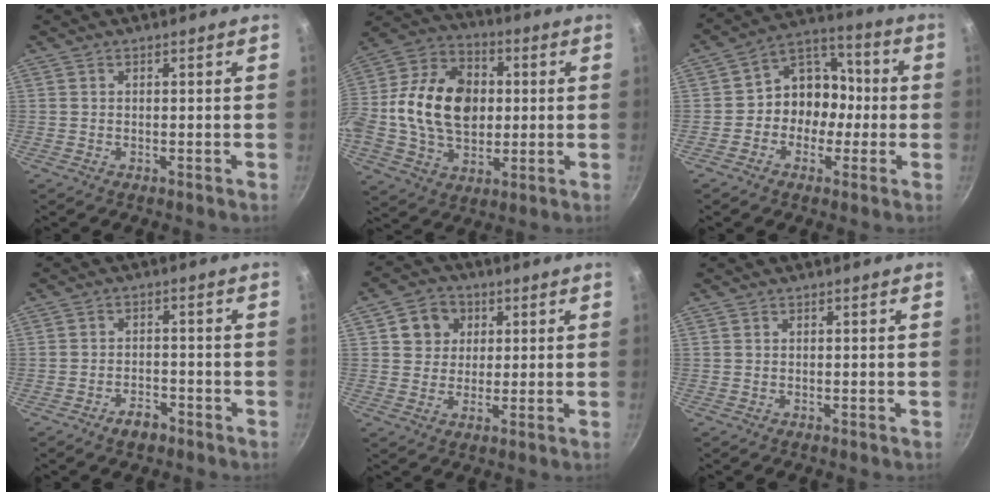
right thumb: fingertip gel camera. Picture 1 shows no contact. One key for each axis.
{"total": 21.1, "fx": 0.9, "fy": 15.2, "fz": 14.6, "tx": -0.238, "ty": 0.027, "tz": 0.007}
{"total": 10.8, "fx": -1.6, "fy": 9.2, "fz": 5.6, "tx": -0.026, "ty": 0.046, "tz": -0.042}
{"total": 3.7, "fx": -2.6, "fy": 2.0, "fz": 1.8, "tx": -0.018, "ty": 0.022, "tz": -0.039}
{"total": 7.0, "fx": 2.5, "fy": 6.1, "fz": 2.3, "tx": -0.002, "ty": 0.004, "tz": 0.034}
{"total": 0.0}